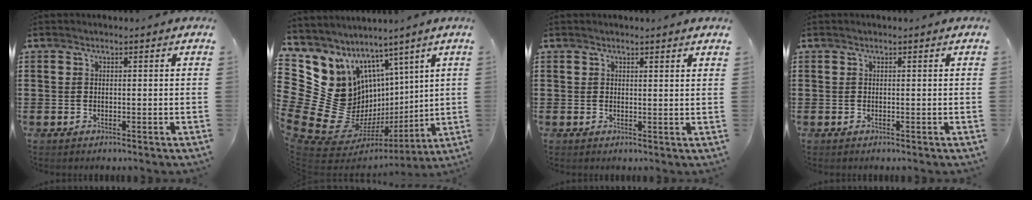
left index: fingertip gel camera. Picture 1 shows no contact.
{"total": 18.7, "force": [0.2, 16.7, 8.4], "torque": [-0.233, -0.060, 0.058]}
{"total": 1.2, "force": [1.1, 0.1, 0.2], "torque": [-0.006, 0.000, 0.022]}
{"total": 0.0}